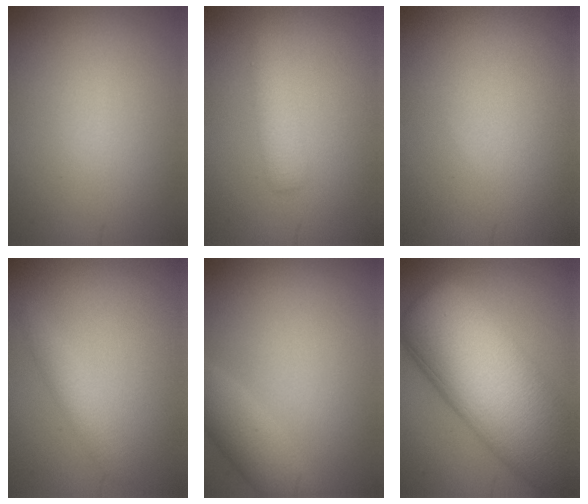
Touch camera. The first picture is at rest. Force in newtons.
{"total": 1.8, "press": 1.8, "slide": 0.1}
{"total": 0.0}
{"total": 1.7, "press": 1.7, "slide": 0.1}
{"total": 3.0, "press": 3.0, "slide": 0.2}
{"total": 16.9, "press": 16.9, "slide": 0.9}